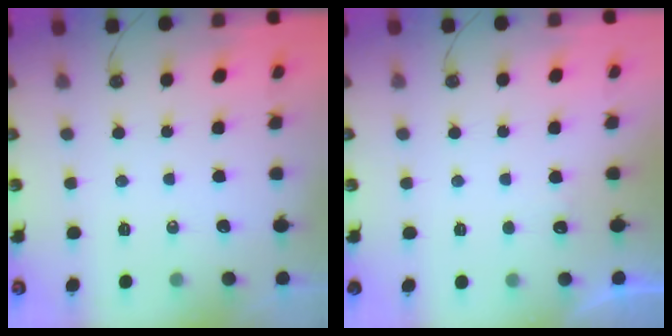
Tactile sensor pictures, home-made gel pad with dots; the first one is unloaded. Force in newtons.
{"total": 2.8, "press": 2.6, "slide": 1.0}